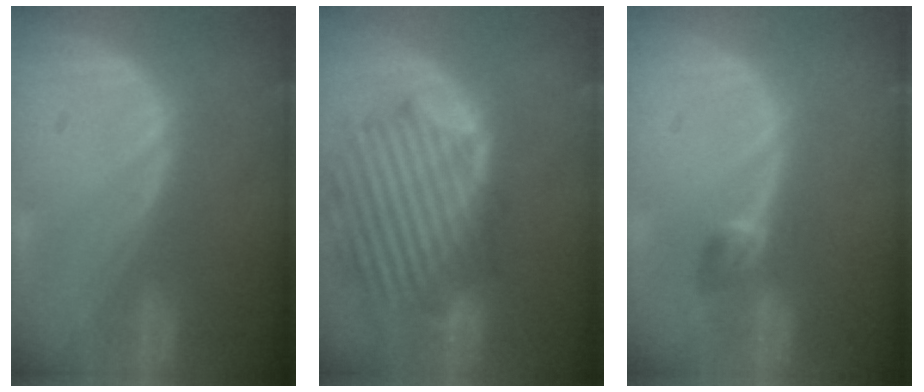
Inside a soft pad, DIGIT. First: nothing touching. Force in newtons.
{"total": 11.4, "press": 10.8, "slide": 3.5}
{"total": 2.7, "press": 2.5, "slide": 0.9}